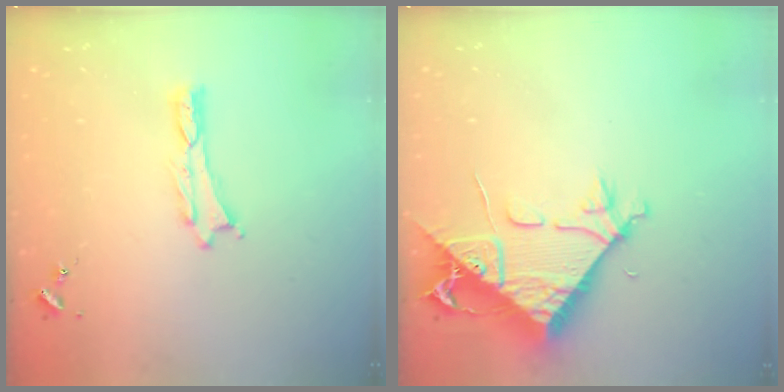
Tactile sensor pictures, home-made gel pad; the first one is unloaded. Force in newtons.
{"total": 8.7, "press": 8.6, "slide": 1.0}